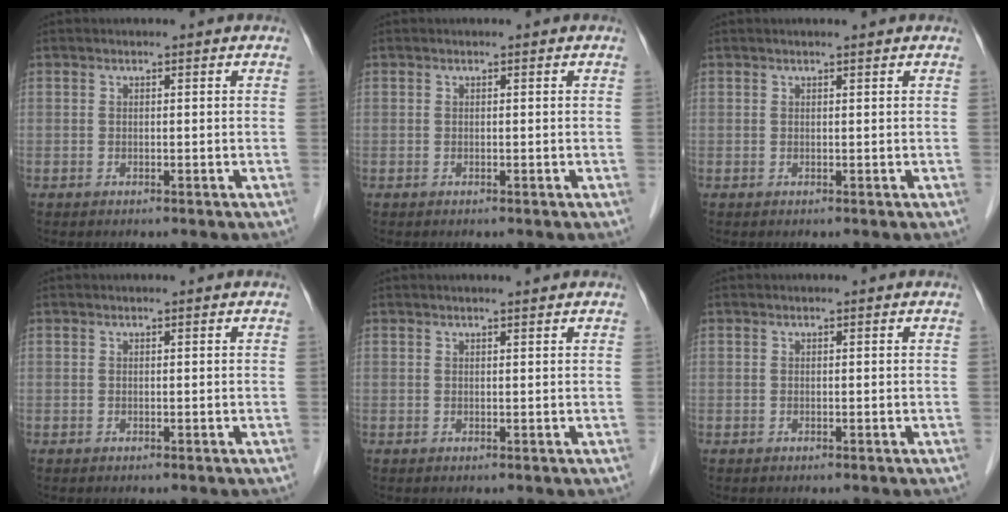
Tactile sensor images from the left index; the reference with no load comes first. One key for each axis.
{"total": 0.0}
{"total": 1.1, "fx": 0.9, "fy": -0.1, "fz": 0.5, "tx": -0.008, "ty": 0.009, "tz": 0.017}
{"total": 0.0}
{"total": 1.7, "fx": 1.5, "fy": -0.1, "fz": 0.7, "tx": -0.011, "ty": 0.009, "tz": 0.023}
{"total": 0.0}